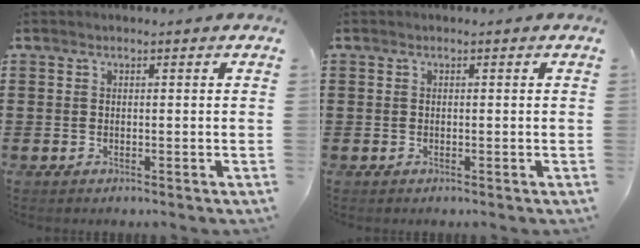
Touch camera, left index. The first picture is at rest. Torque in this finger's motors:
{"motor_torque": [0.00, 0.00, -0.01, 0.00]}